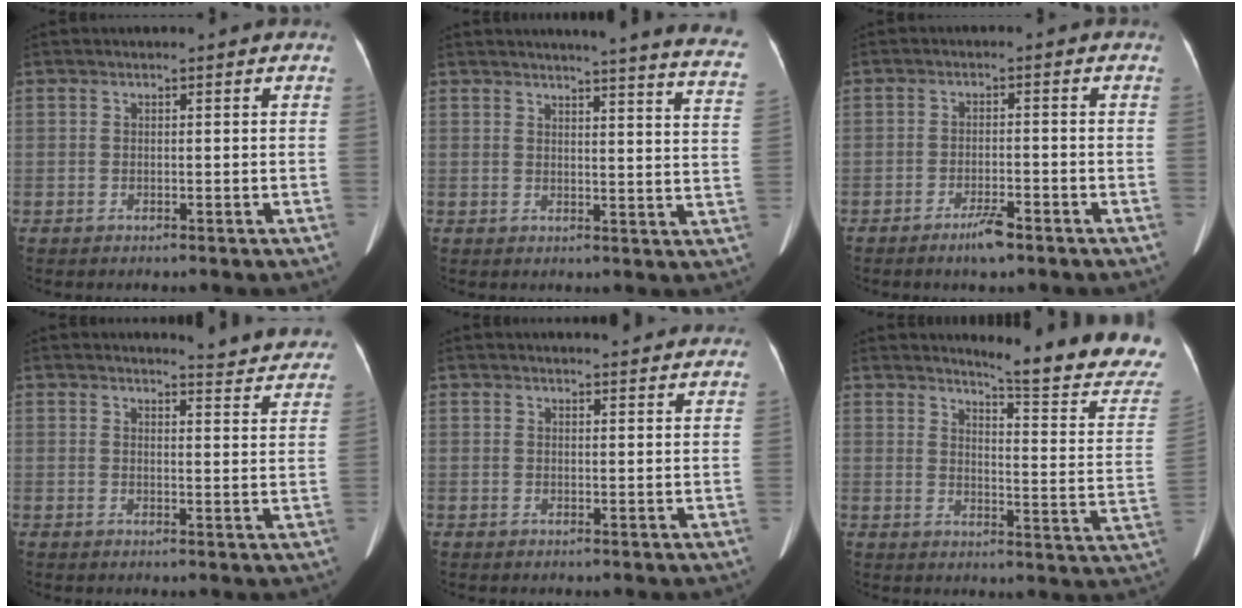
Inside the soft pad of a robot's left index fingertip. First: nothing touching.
{"total": 20.4, "force": [18.9, -0.1, 7.7], "torque": [-0.089, -0.097, 0.194]}
{"total": 3.6, "force": [-2.7, 0.6, 2.3], "torque": [-0.047, -0.002, -0.044]}
{"total": 8.5, "force": [8.4, 1.0, 1.1], "torque": [0.002, -0.025, 0.077]}
{"total": 6.3, "force": [6.0, 0.8, 2.0], "torque": [-0.021, 0.010, 0.060]}
{"total": 16.7, "force": [15.5, -0.5, 6.1], "torque": [-0.081, -0.116, 0.172]}